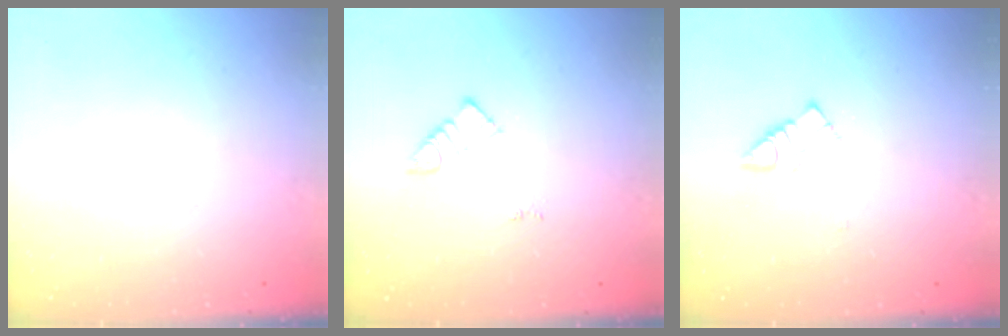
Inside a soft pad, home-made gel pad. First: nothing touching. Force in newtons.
{"total": 3.0, "press": 3.0, "slide": 0.2}
{"total": 3.9, "press": 3.9, "slide": 0.5}